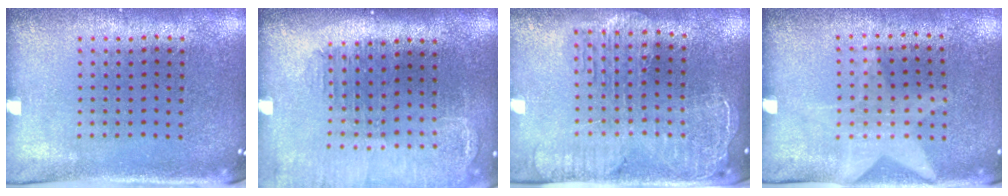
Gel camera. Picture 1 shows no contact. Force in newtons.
{"total": 1.4, "press": 1.4, "slide": 0.1}
{"total": 2.5, "press": 2.2, "slide": 1.2}
{"total": 1.1, "press": 0.8, "slide": 0.8}